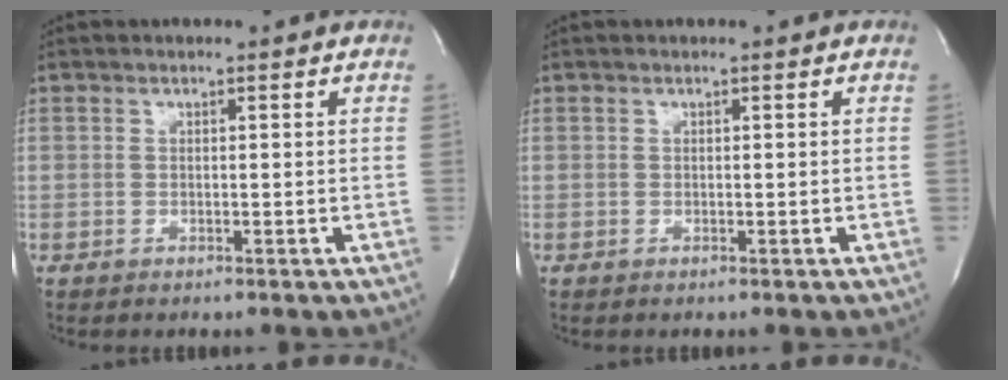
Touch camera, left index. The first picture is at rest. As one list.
[{"total": 0.0}]